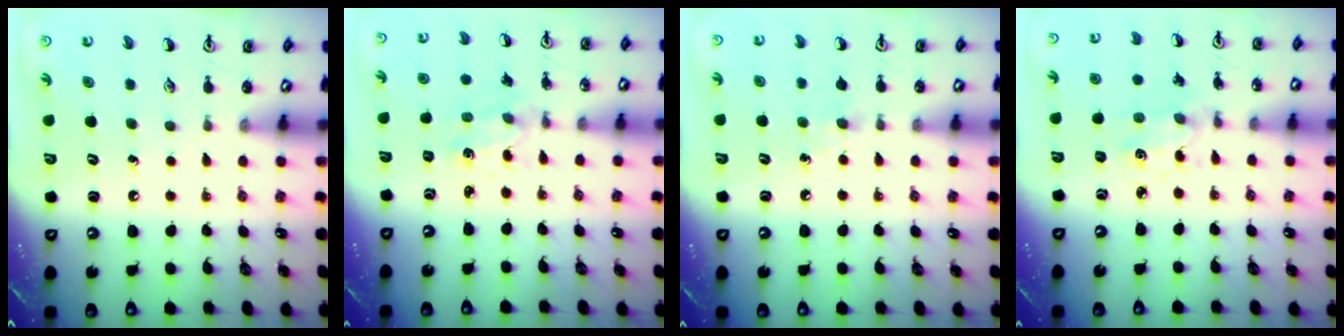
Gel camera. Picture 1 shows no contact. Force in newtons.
{"total": 1.5, "press": 1.4, "slide": 0.3}
{"total": 5.4, "press": 5.3, "slide": 0.7}
{"total": 1.6, "press": 1.6, "slide": 0.3}